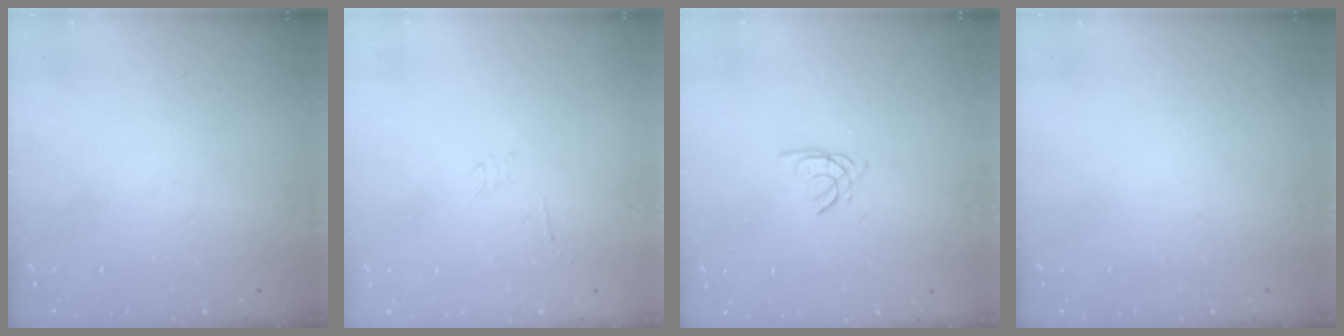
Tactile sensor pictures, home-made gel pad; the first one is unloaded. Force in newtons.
{"total": 2.3, "press": 2.3, "slide": 0.4}
{"total": 1.7, "press": 1.7, "slide": 0.4}
{"total": 0.0}